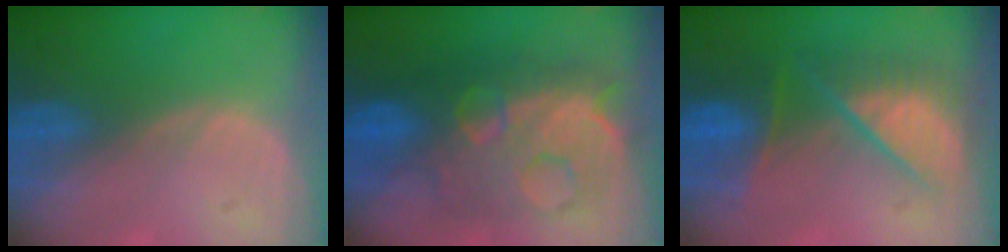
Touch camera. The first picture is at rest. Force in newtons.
{"total": 12.1, "press": 12.0, "slide": 1.4}
{"total": 8.5, "press": 8.4, "slide": 0.7}